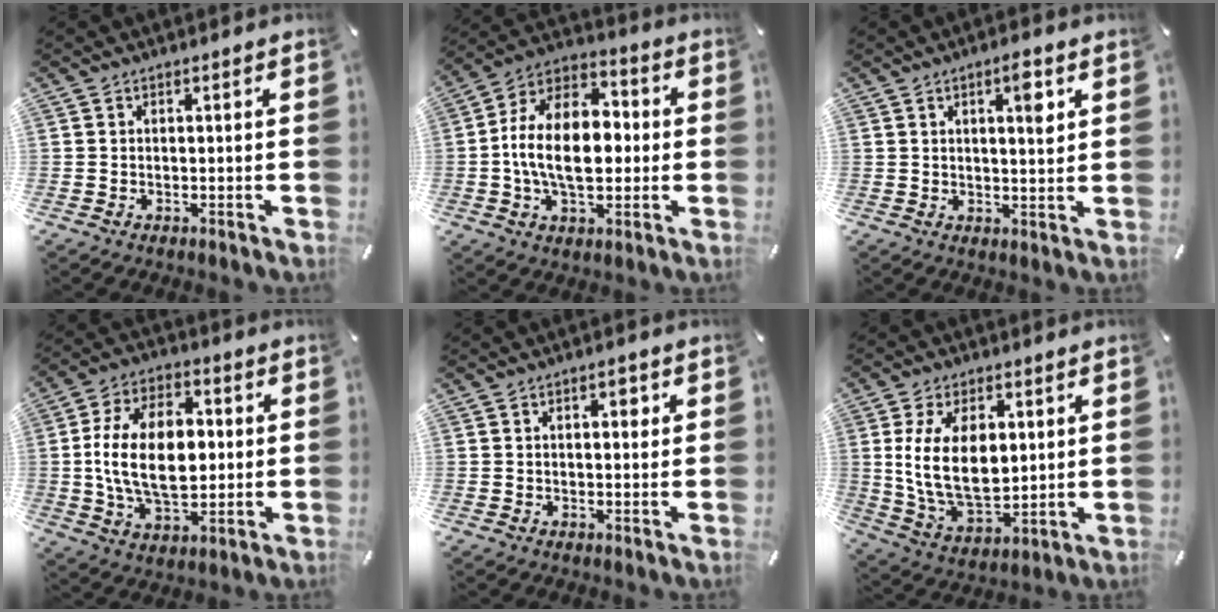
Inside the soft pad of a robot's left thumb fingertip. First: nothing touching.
{"total": 15.9, "force": [-1.8, 10.3, 12.0], "torque": [-0.230, 0.009, -0.039]}
{"total": 5.6, "force": [2.3, 1.6, 4.8], "torque": [-0.068, -0.010, 0.031]}
{"total": 18.4, "force": [0.3, 11.4, 14.4], "torque": [-0.290, 0.009, 0.003]}
{"total": 2.8, "force": [0.8, 1.6, 2.1], "torque": [-0.029, 0.003, 0.007]}
{"total": 15.6, "force": [2.8, 9.6, 12.0], "torque": [-0.261, -0.003, 0.048]}